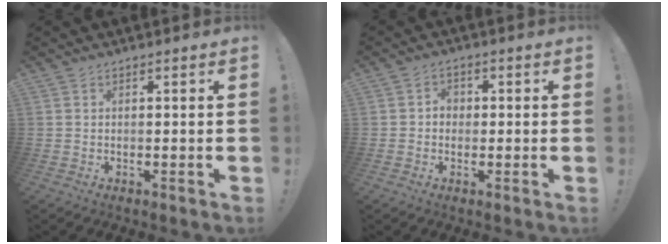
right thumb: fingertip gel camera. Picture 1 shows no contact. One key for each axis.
{"total": 2.8, "fx": -0.5, "fy": 2.4, "fz": 1.2, "tx": -0.017, "ty": 0.005, "tz": -0.011}